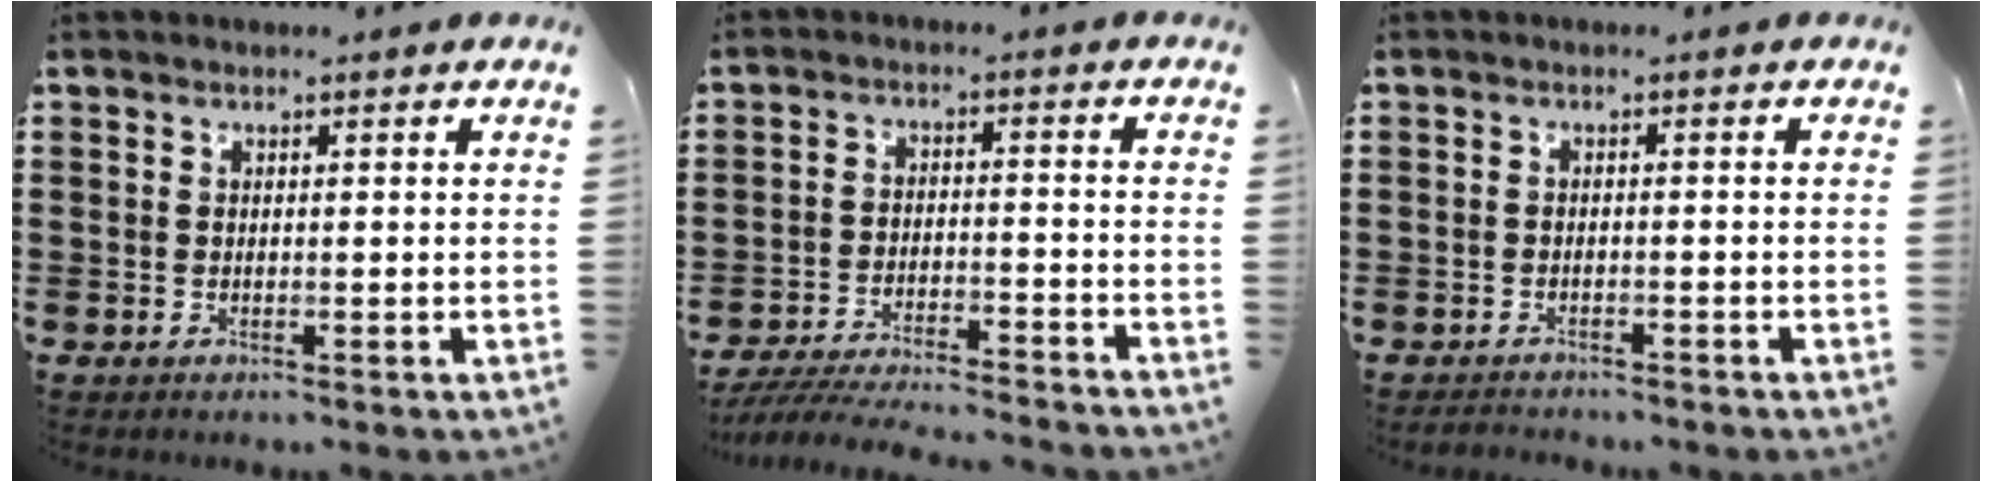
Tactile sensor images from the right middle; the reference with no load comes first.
{"total": 5.6, "force": [-5.4, 0.0, 1.4], "torque": [-0.035, -0.007, -0.109]}
{"total": 1.3, "force": [-1.3, 0.2, 0.0], "torque": [-0.005, 0.000, -0.029]}